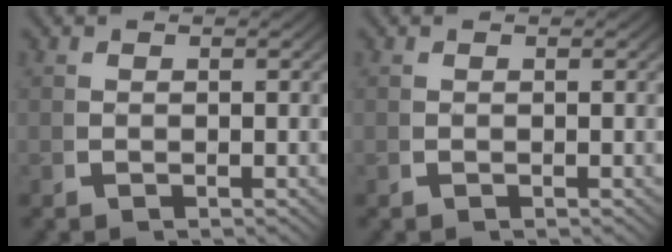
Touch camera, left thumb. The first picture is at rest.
{"total": 0.0}